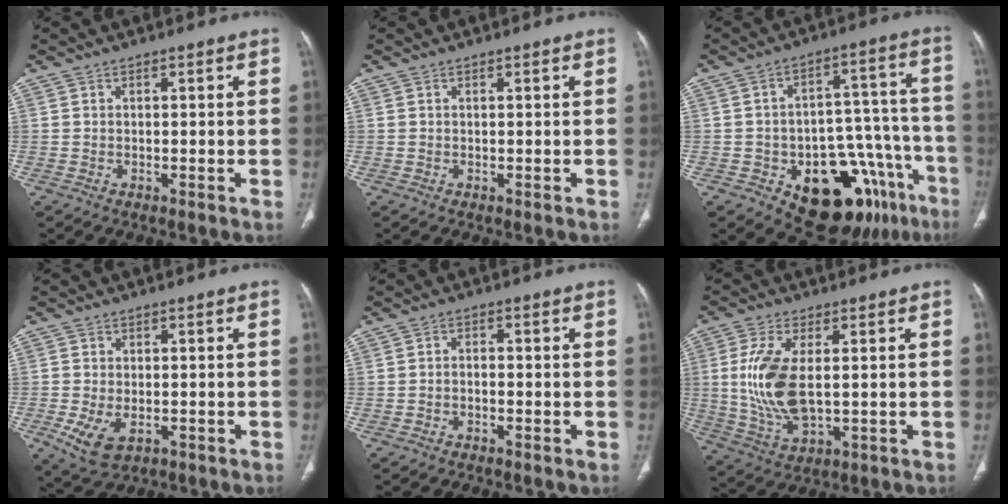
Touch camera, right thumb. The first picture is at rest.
{"total": 0.0}
{"total": 21.6, "force": [-11.2, 11.2, 14.7], "torque": [-0.112, 0.087, -0.142]}
{"total": 6.4, "force": [-1.9, 3.8, 4.7], "torque": [-0.093, -0.008, -0.023]}
{"total": 1.3, "force": [-0.7, 0.9, 0.8], "torque": [-0.009, 0.008, -0.014]}
{"total": 12.0, "force": [0.9, 5.8, 10.5], "torque": [-0.228, -0.012, 0.026]}